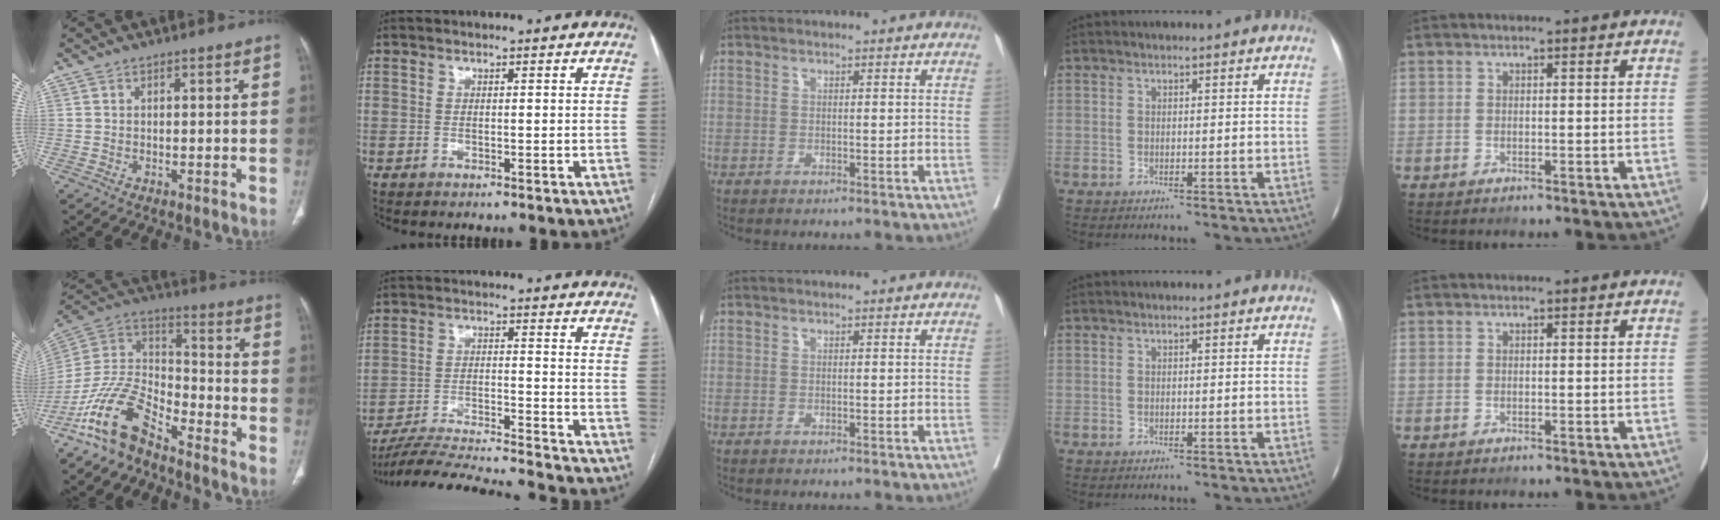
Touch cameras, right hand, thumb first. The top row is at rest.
{"thumb": {"total": 13.7, "force": [-10.3, 5.6, 7.1], "torque": [-0.131, 0.083, -0.205]}, "index": {"total": 18.7, "force": [-17.7, -0.5, 5.8], "torque": [-0.110, -0.025, -0.269]}}